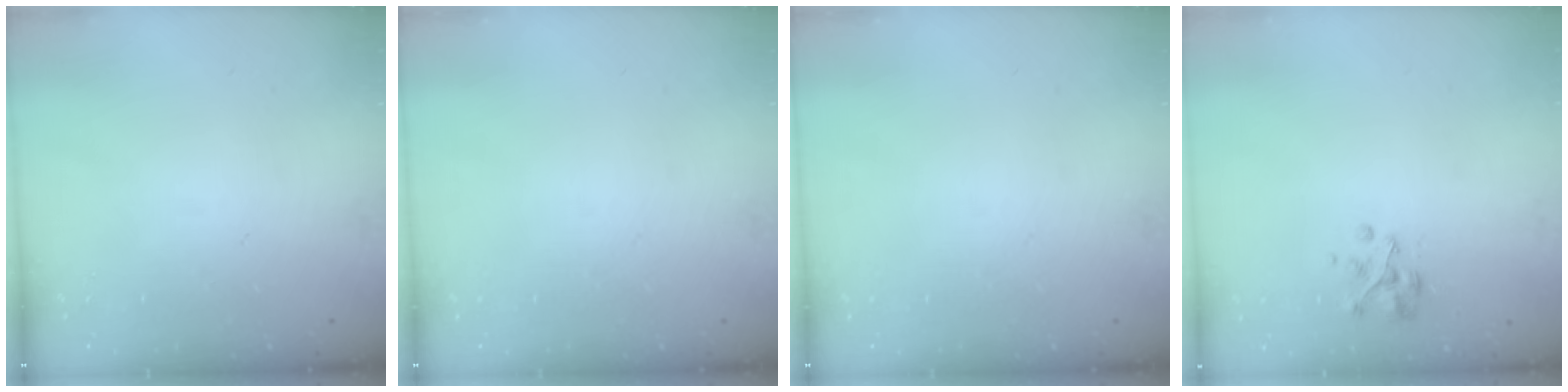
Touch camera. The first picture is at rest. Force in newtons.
{"total": 0.0}
{"total": 0.0}
{"total": 2.9, "press": 2.9, "slide": 0.2}